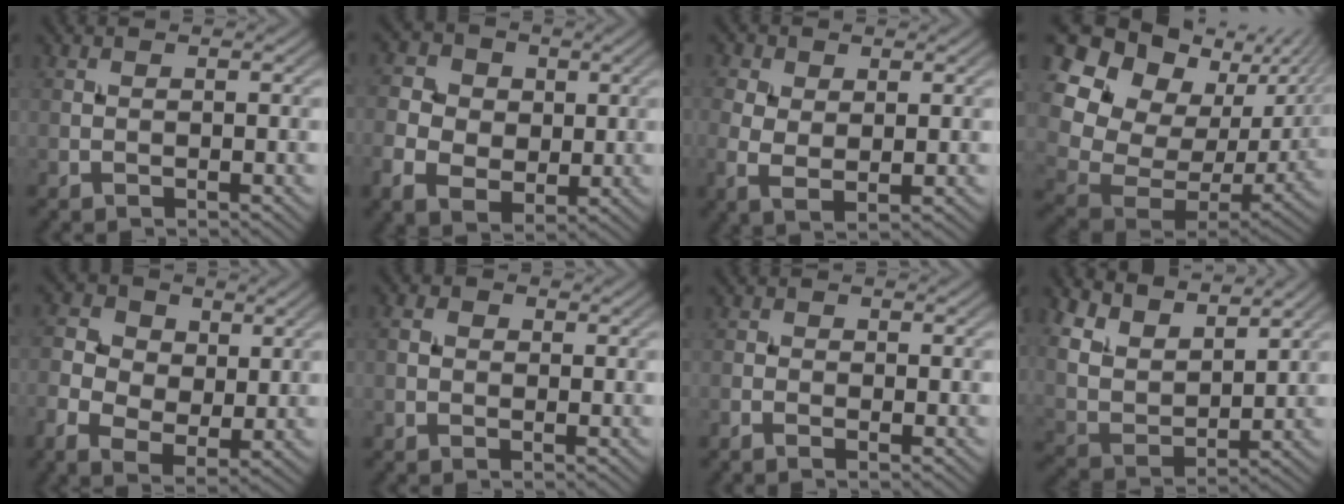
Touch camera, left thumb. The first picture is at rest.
{"total": 7.4, "force": [-0.1, 6.1, 4.1], "torque": [-0.110, -0.006, -0.005]}
{"total": 4.4, "force": [0.9, 2.6, 3.4], "torque": [-0.085, 0.000, 0.013]}
{"total": 16.9, "force": [5.8, 12.2, 10.0], "torque": [-0.228, -0.006, 0.151]}
{"total": 7.9, "force": [0.1, 5.9, 5.2], "torque": [-0.127, -0.001, -0.003]}
{"total": 1.7, "force": [-0.1, 1.5, 0.8], "torque": [-0.019, 0.002, -0.009]}
{"total": 1.6, "force": [-0.9, 0.9, 0.9], "torque": [-0.018, -0.001, -0.021]}
{"total": 10.9, "force": [7.7, 4.7, 6.1], "torque": [-0.158, -0.010, 0.143]}